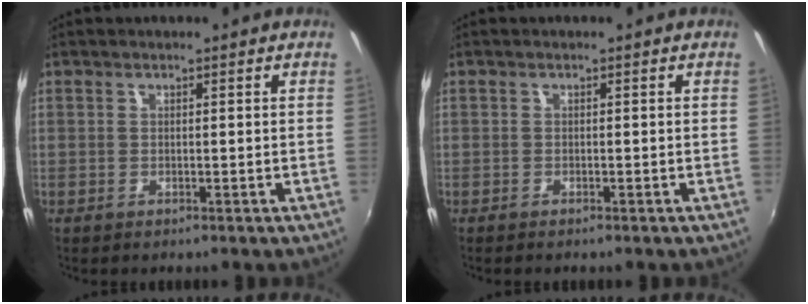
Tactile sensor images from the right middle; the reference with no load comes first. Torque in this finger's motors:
{"motor_torque": [-0.27, -0.10, 0.06, 0.00]}